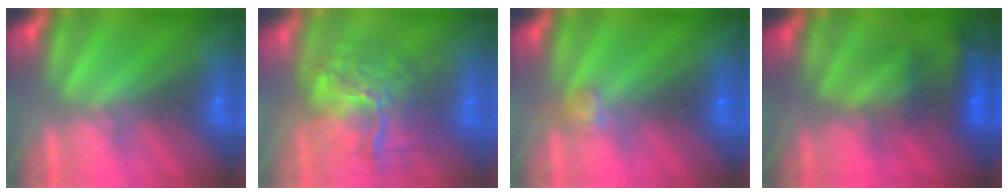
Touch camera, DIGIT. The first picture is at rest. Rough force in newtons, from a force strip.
{"total": 10.0}
{"total": 3.0}
{"total": 7.8}